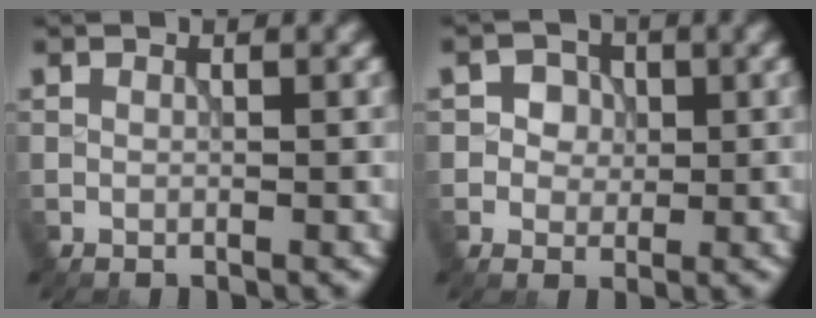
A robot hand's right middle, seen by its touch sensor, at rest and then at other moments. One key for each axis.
{"total": 2.8, "fx": 0.6, "fy": 2.5, "fz": 1.2, "tx": -0.014, "ty": -0.002, "tz": 0.000}